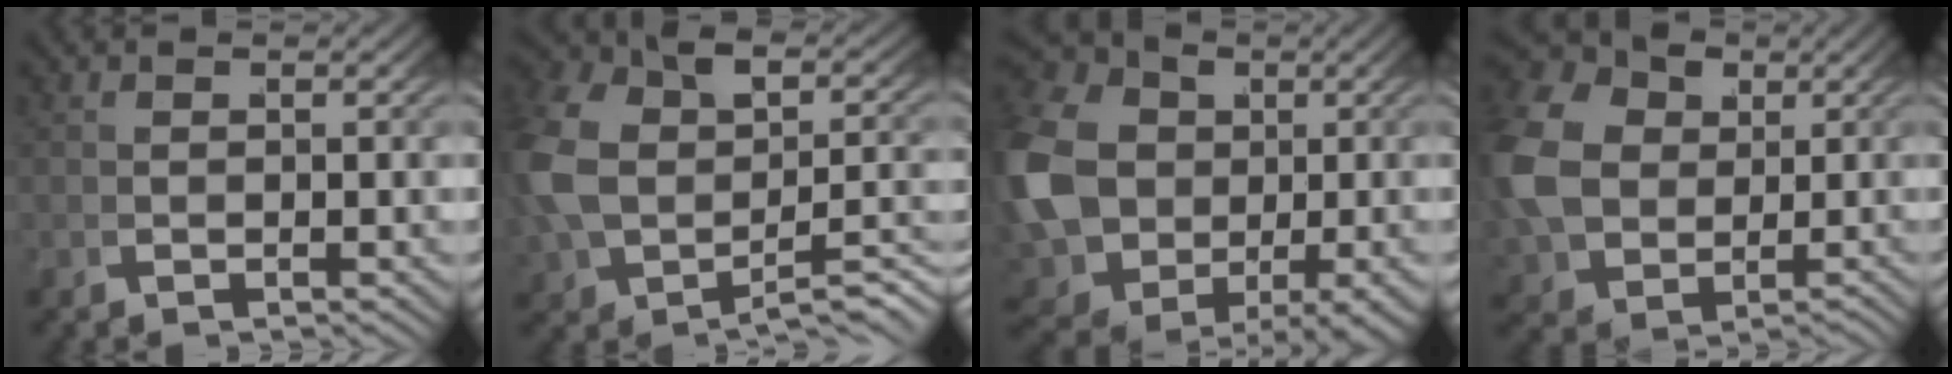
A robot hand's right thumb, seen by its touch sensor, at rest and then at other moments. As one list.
[{"total": 8.5, "force": [-0.9, 5.9, 6.1], "torque": [-0.145, -0.015, 0.005]}, {"total": 16.1, "force": [0.8, 12.7, 9.9], "torque": [-0.254, -0.066, 0.041]}, {"total": 10.4, "force": [1.7, 8.5, 5.8], "torque": [-0.152, -0.023, 0.043]}]